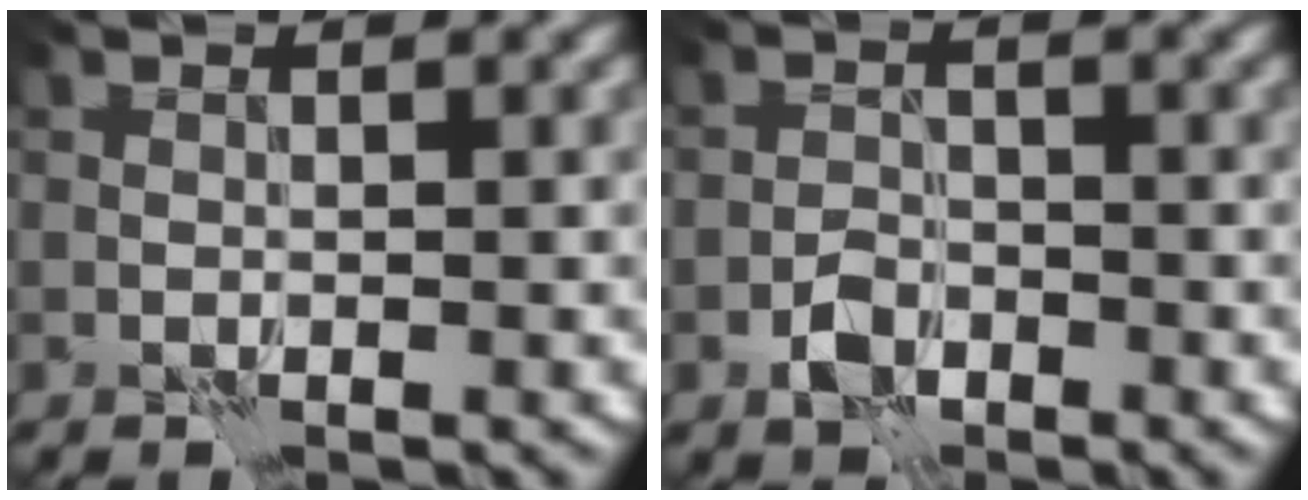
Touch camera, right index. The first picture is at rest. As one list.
[{"total": 2.6, "force": [-1.5, 1.6, 1.4], "torque": [-0.024, 0.005, -0.032]}]